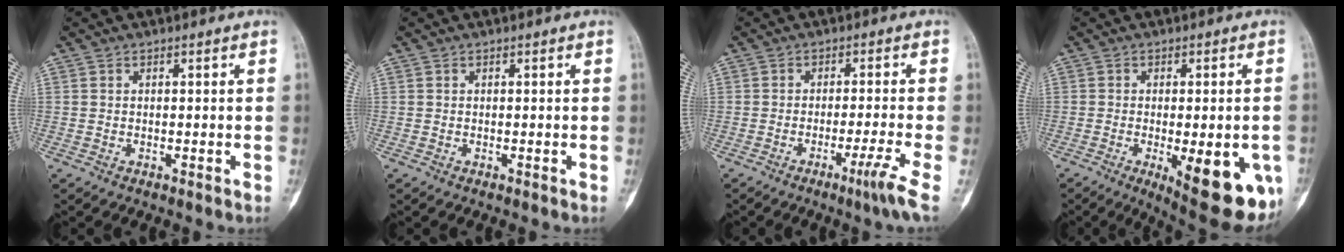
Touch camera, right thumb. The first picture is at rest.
{"total": 0.0}
{"total": 5.2, "force": [-2.7, -1.2, 4.3], "torque": [-0.081, 0.000, -0.048]}
{"total": 16.1, "force": [-5.5, 5.6, 14.0], "torque": [-0.135, -0.008, -0.055]}